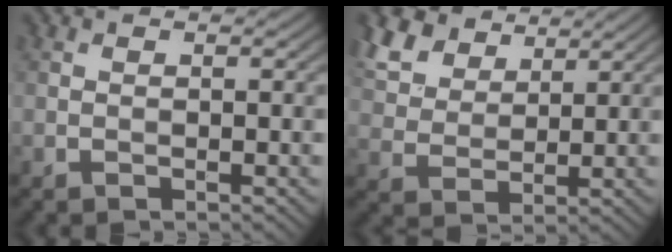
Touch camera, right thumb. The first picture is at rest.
{"total": 8.6, "force": [5.7, 4.7, 4.3], "torque": [-0.122, 0.017, 0.111]}